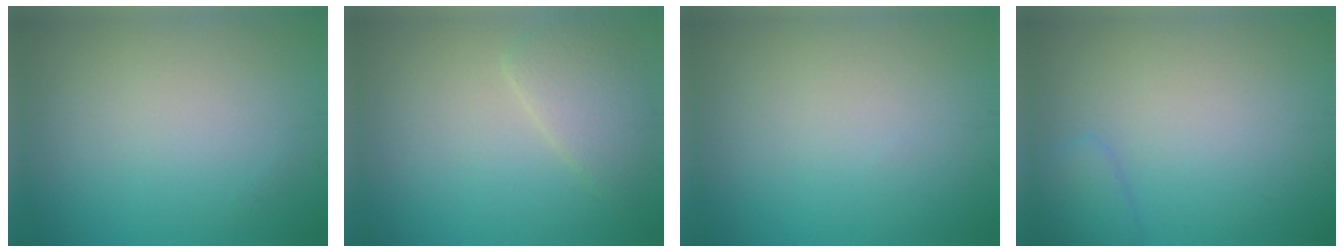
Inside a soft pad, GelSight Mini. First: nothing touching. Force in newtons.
{"total": 2.9, "press": 2.8, "slide": 0.4}
{"total": 0.0}
{"total": 1.5, "press": 1.5, "slide": 0.2}